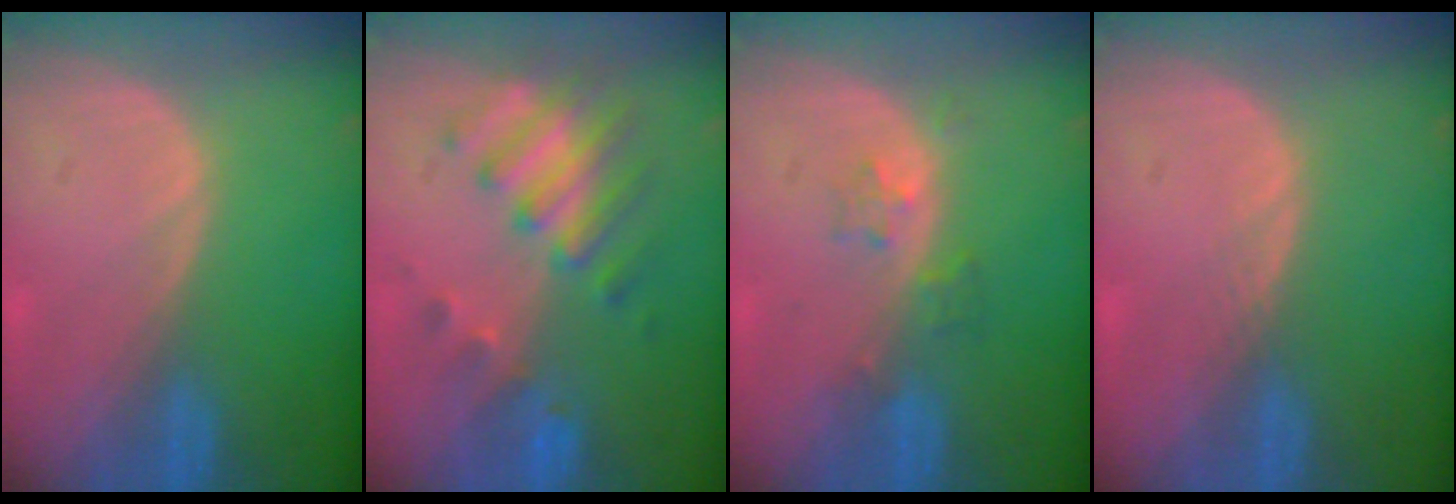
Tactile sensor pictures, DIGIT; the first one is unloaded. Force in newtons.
{"total": 8.3, "press": 7.3, "slide": 3.9}
{"total": 2.6, "press": 2.6, "slide": 0.2}
{"total": 0.7, "press": 0.6, "slide": 0.3}